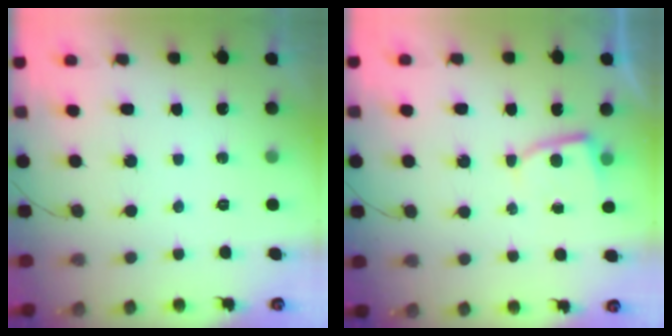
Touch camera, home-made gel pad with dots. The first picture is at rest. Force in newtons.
{"total": 4.1, "press": 4.1, "slide": 0.4}